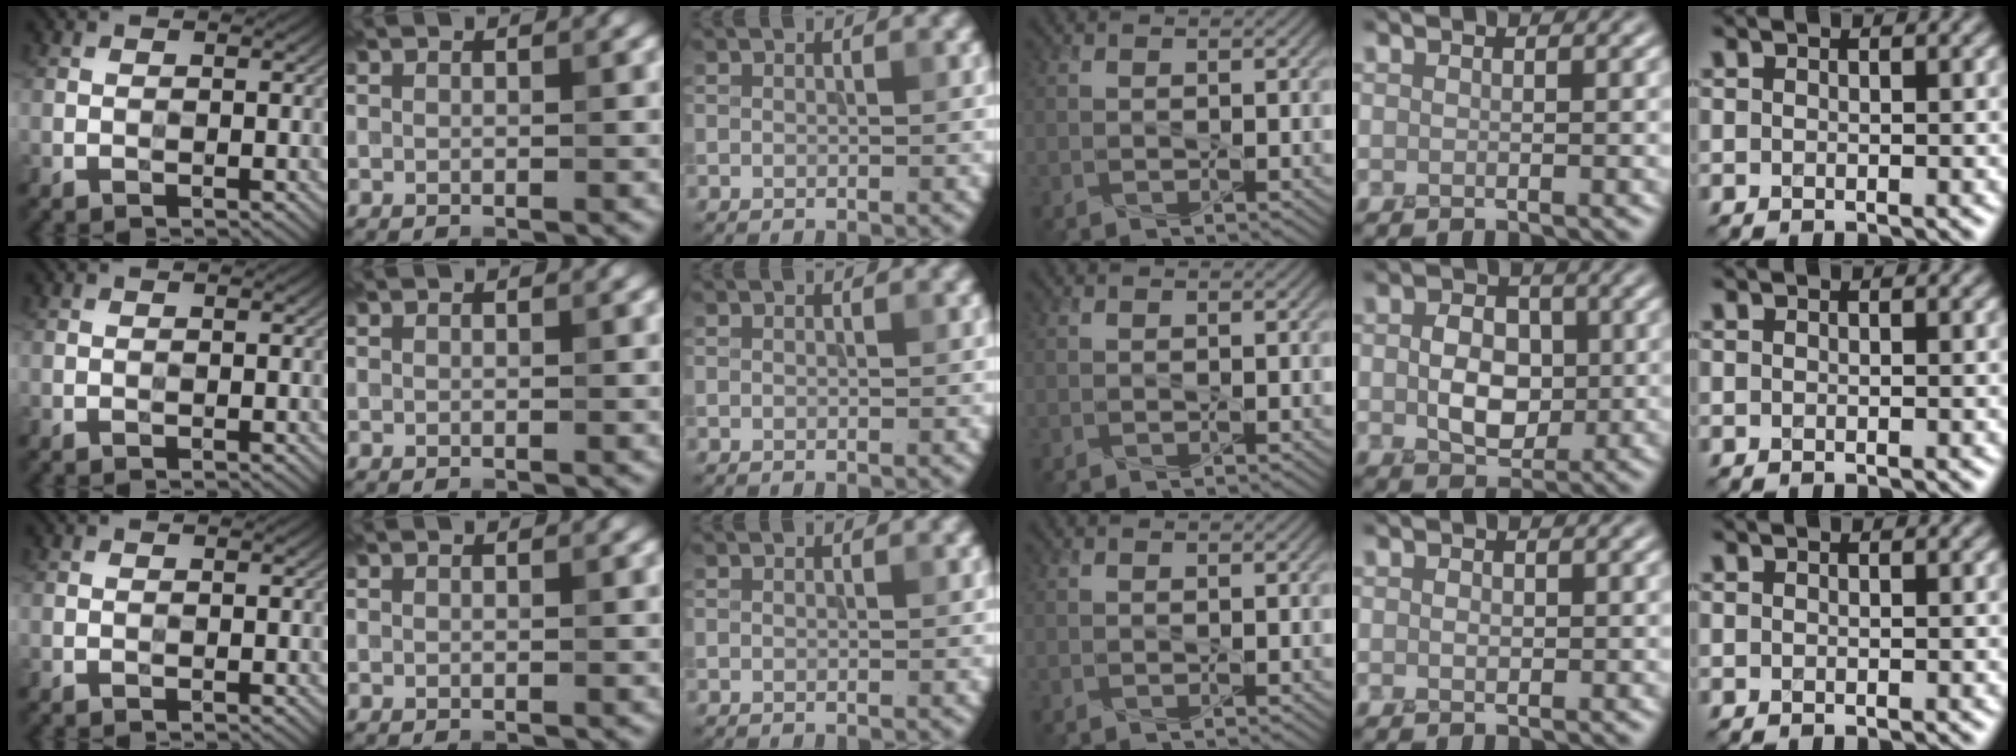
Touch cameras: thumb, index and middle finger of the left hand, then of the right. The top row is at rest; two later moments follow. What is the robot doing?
{"motion": "press", "object": "joystick"}